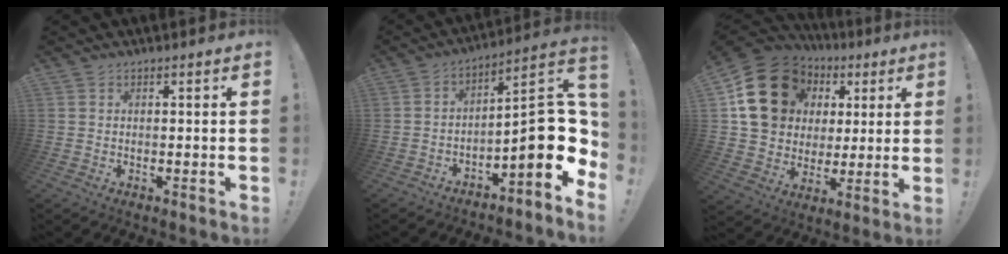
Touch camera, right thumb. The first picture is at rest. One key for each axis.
{"total": 18.1, "fx": -3.1, "fy": 6.0, "fz": 16.8, "tx": -0.232, "ty": 0.003, "tz": -0.044}
{"total": 21.5, "fx": 7.2, "fy": 17.0, "fz": 11.0, "tx": -0.167, "ty": -0.017, "tz": 0.155}